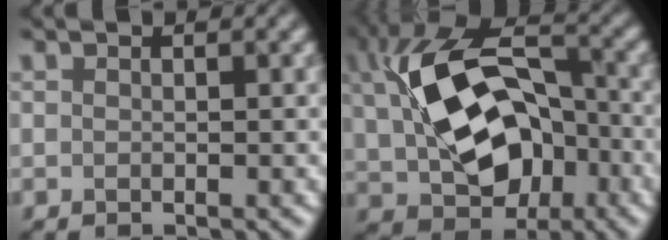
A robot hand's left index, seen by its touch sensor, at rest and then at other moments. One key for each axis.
{"total": 12.2, "fx": -0.1, "fy": 7.9, "fz": 9.2, "tx": -0.179, "ty": -0.003, "tz": 0.009}